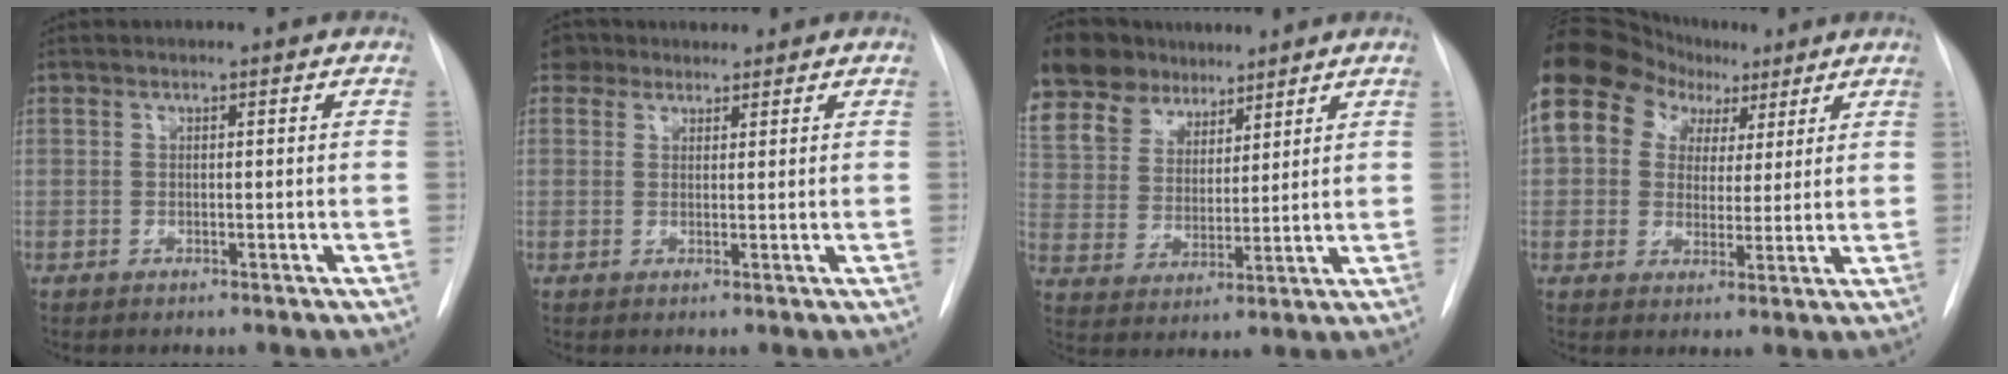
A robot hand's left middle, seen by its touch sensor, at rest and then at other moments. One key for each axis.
{"total": 3.1, "fx": 2.5, "fy": 1.8, "fz": -0.2, "tx": 0.002, "ty": 0.020, "tz": 0.038}
{"total": 15.8, "fx": 12.4, "fy": 8.5, "fz": 4.7, "tx": -0.107, "ty": 0.045, "tz": 0.237}
{"total": 13.9, "fx": 6.8, "fy": 10.6, "fz": 6.0, "tx": -0.108, "ty": 0.066, "tz": 0.115}